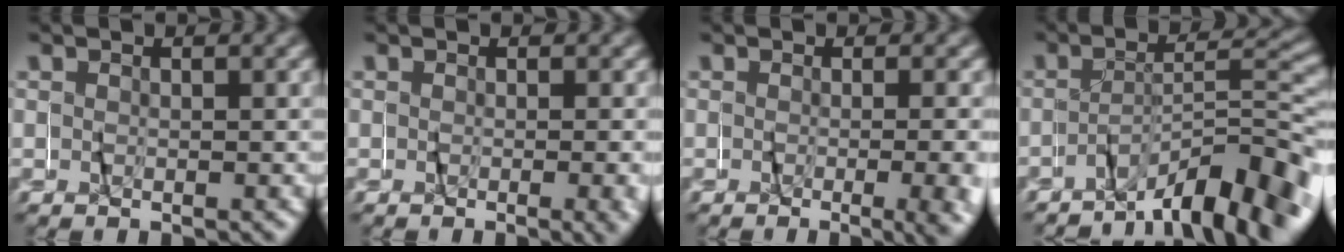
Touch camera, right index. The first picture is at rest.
{"total": 1.3, "force": [-0.6, -0.5, 1.1], "torque": [-0.017, -0.006, -0.006]}
{"total": 3.9, "force": [-1.6, -0.2, 3.6], "torque": [-0.044, -0.013, -0.018]}
{"total": 8.9, "force": [-7.2, 1.0, 5.2], "torque": [-0.071, -0.007, -0.107]}